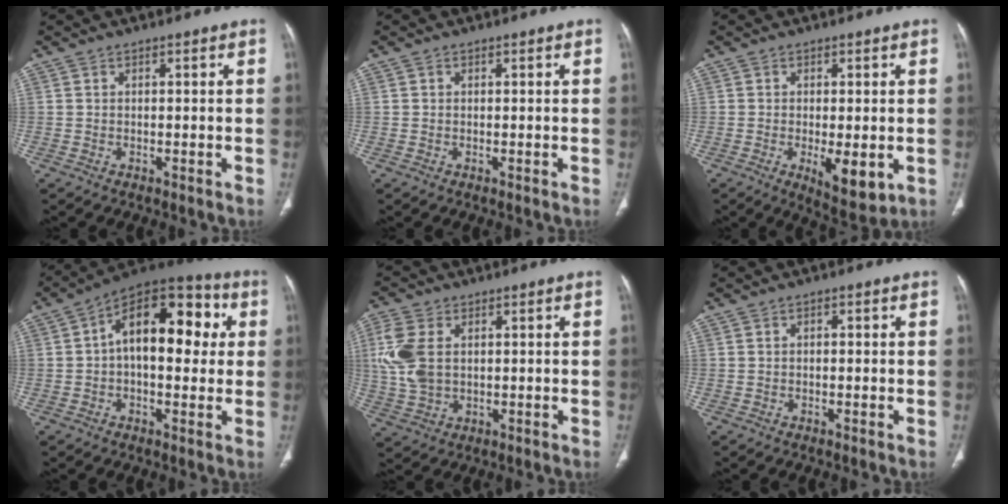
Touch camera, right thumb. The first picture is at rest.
{"total": 0.0}
{"total": 7.6, "force": [-1.8, 2.9, 6.8], "torque": [-0.099, -0.020, -0.020]}
{"total": 18.2, "force": [2.8, 10.0, 14.9], "torque": [-0.181, 0.038, 0.031]}
{"total": 9.2, "force": [1.6, 6.1, 6.8], "torque": [-0.164, 0.002, 0.039]}
{"total": 0.7, "force": [0.1, 0.4, 0.6], "torque": [-0.012, 0.002, 0.001]}